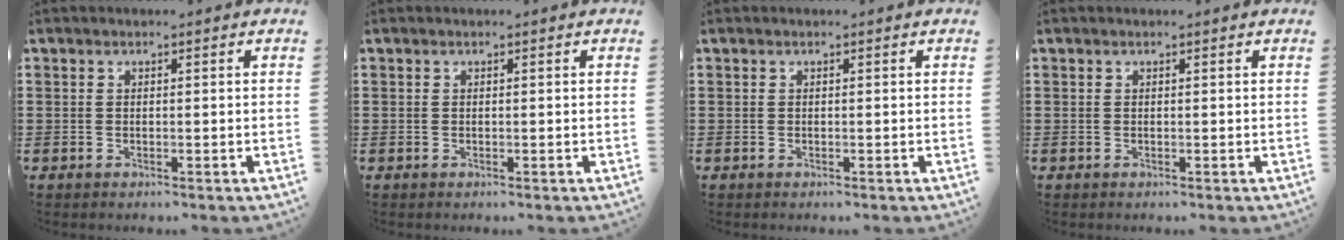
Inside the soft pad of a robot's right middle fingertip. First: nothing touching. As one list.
[{"total": 0.0}, {"total": 0.0}, {"total": 0.0}]